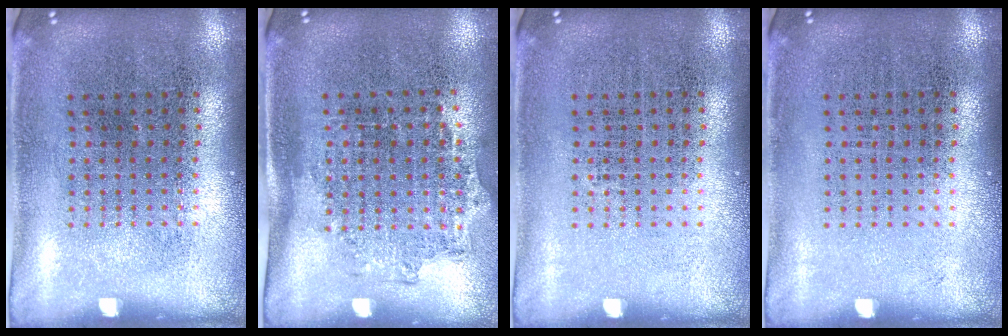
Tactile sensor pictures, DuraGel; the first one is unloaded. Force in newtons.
{"total": 1.2, "press": 0.9, "slide": 0.8}
{"total": 0.0}
{"total": 0.0}